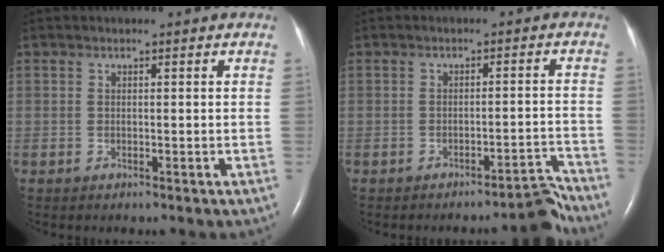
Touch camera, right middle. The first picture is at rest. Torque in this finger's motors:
{"motor_torque": [-0.10, 0.00, -0.01, 0.01]}